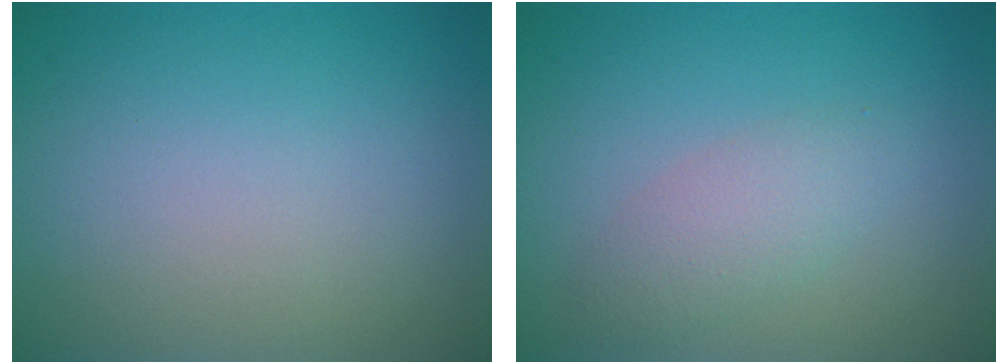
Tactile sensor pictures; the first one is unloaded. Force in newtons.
{"total": 2.4, "press": 2.4, "slide": 0.2}